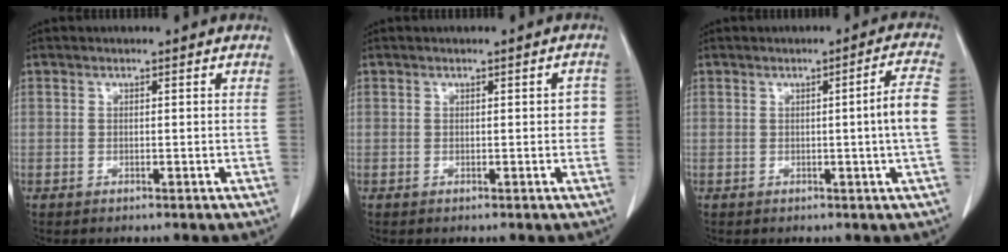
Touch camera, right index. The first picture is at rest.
{"total": 1.8, "force": [0.1, 0.8, 1.7], "torque": [-0.008, 0.006, -0.001]}
{"total": 5.3, "force": [-0.4, -1.2, 5.2], "torque": [-0.071, -0.002, -0.006]}